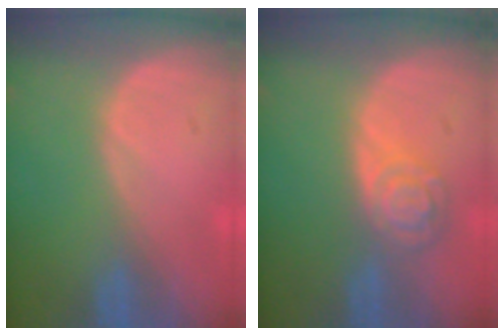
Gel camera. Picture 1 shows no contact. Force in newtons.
{"total": 5.0, "press": 4.5, "slide": 2.3}